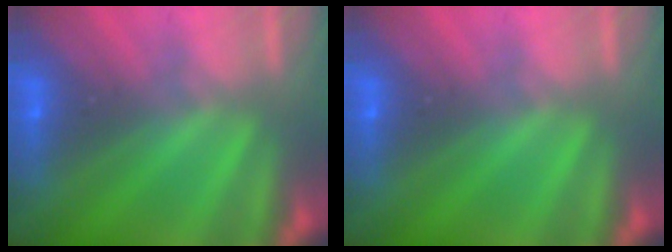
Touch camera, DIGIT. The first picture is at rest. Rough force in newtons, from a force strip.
{"total": 0.0}